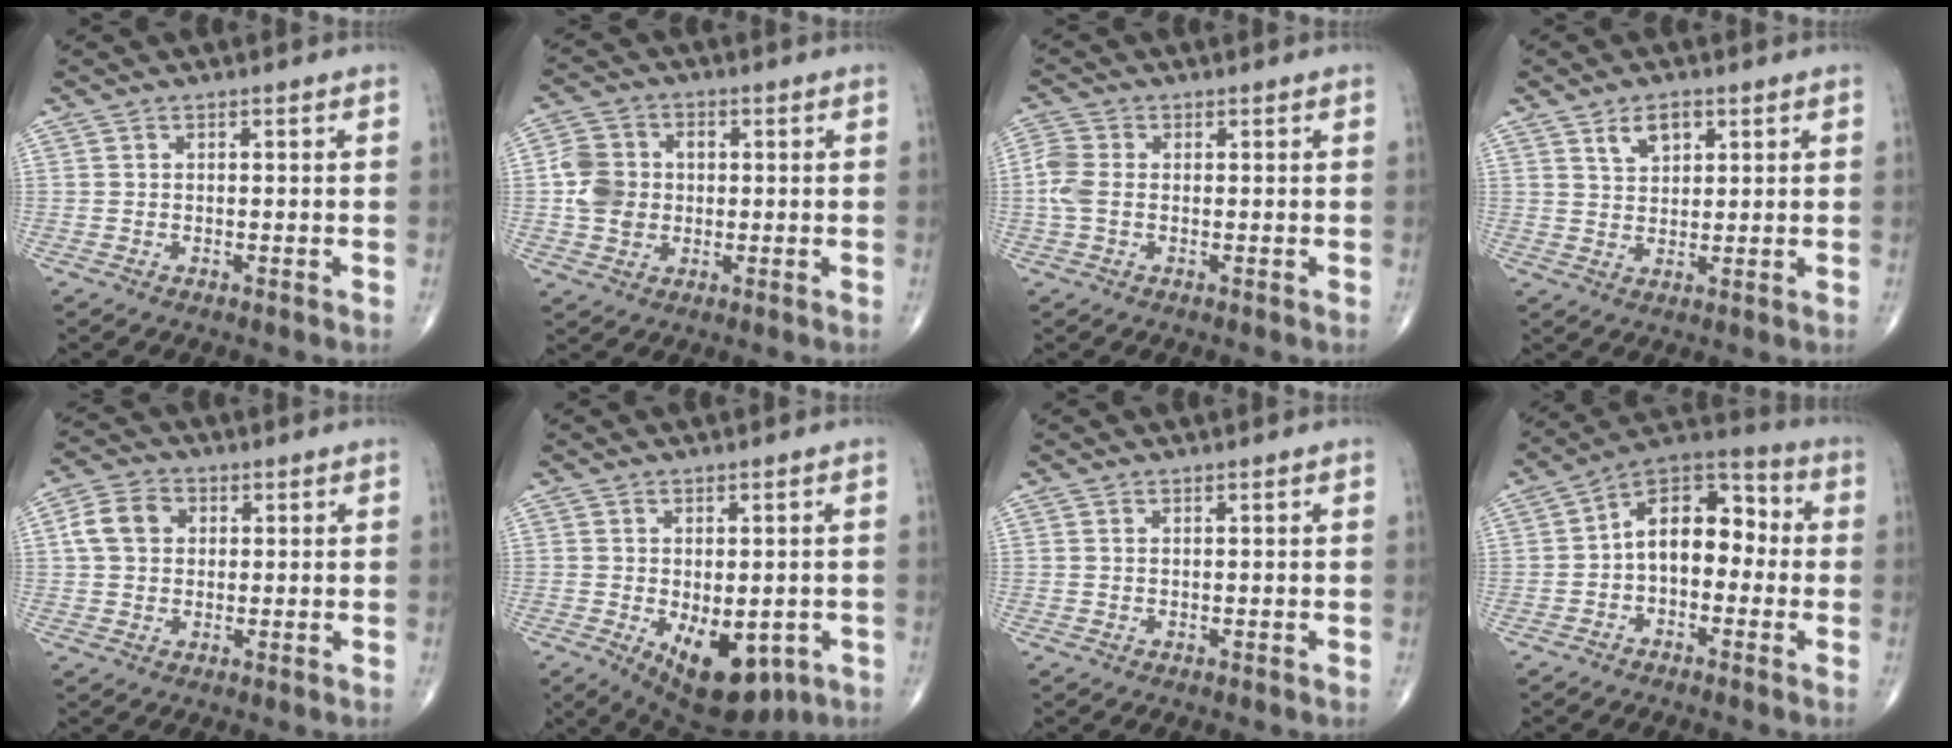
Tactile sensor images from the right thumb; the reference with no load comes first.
{"total": 8.1, "force": [-0.1, 6.9, 4.2], "torque": [-0.068, 0.014, -0.007]}
{"total": 4.4, "force": [-0.4, 2.8, 3.3], "torque": [-0.101, 0.009, -0.015]}
{"total": 4.9, "force": [2.5, 2.9, 3.0], "torque": [-0.035, -0.012, 0.046]}
{"total": 7.0, "force": [1.4, 5.5, 4.1], "torque": [-0.066, 0.011, 0.020]}
{"total": 13.2, "force": [-4.4, 7.1, 10.2], "torque": [-0.131, -0.009, -0.044]}
{"total": 0.0}
{"total": 12.3, "force": [-0.7, 7.9, 9.4], "torque": [-0.115, 0.045, -0.030]}